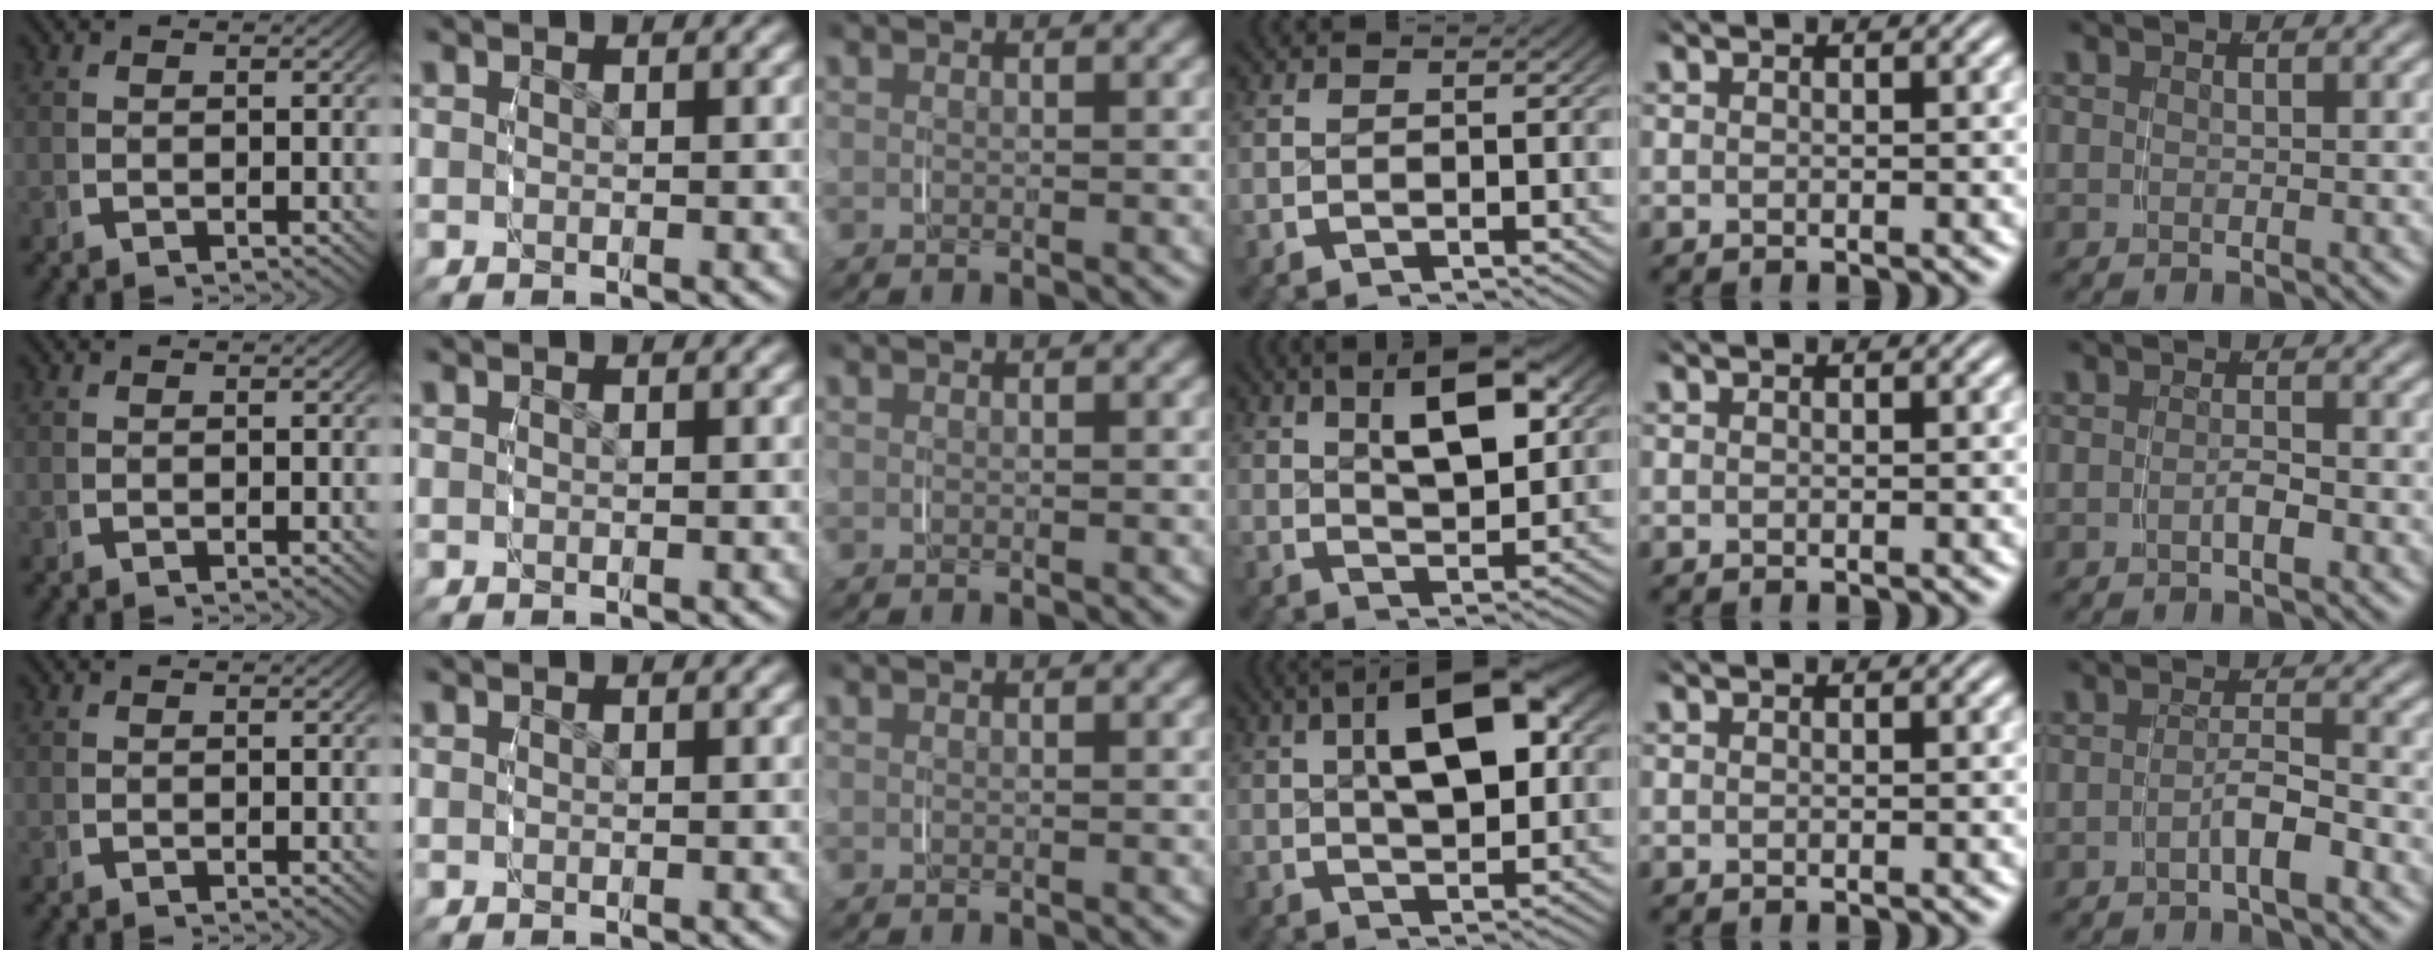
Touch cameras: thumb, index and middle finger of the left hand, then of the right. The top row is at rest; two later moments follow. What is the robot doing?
{"motion": "grasp_and_lifting", "object": "lipstick"}